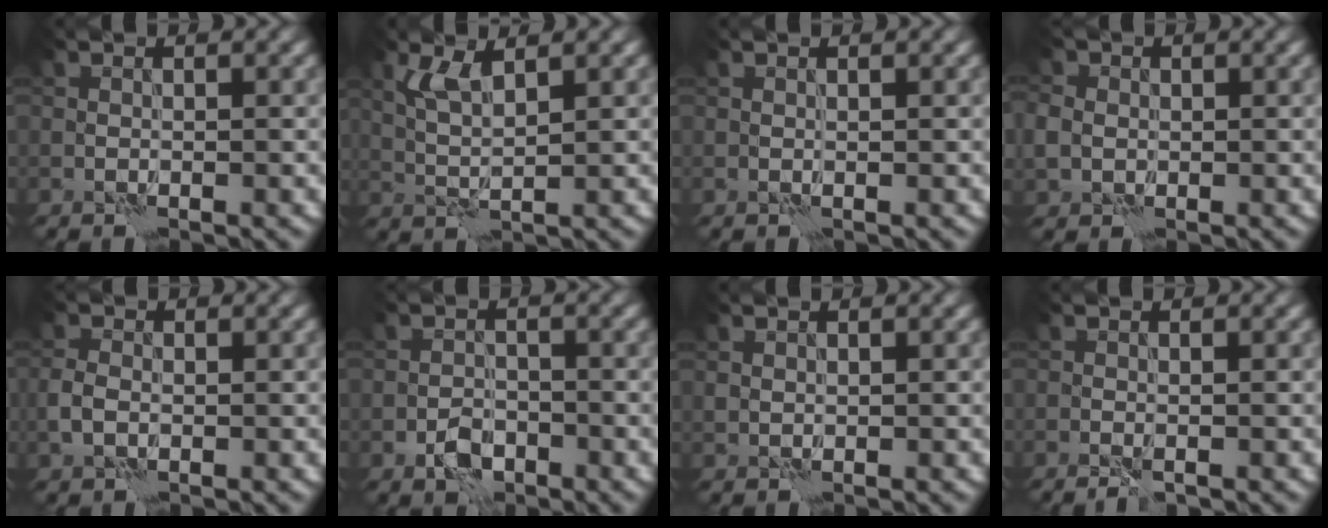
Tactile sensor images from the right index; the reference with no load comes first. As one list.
[{"total": 2.9, "force": [1.7, 0.8, 2.2], "torque": [-0.056, 0.001, 0.033]}, {"total": 0.0}, {"total": 3.2, "force": [-0.1, 2.9, 1.4], "torque": [-0.032, 0.011, -0.009]}, {"total": 1.9, "force": [-0.6, 1.3, 1.2], "torque": [-0.026, 0.002, -0.018]}, {"total": 2.6, "force": [-1.6, 1.6, 1.3], "torque": [-0.020, 0.005, -0.032]}, {"total": 0.6, "force": [0.4, 0.4, 0.0], "torque": [-0.001, 0.000, 0.009]}, {"total": 0.8, "force": [-0.6, 0.0, 0.6], "torque": [-0.010, -0.001, -0.010]}]